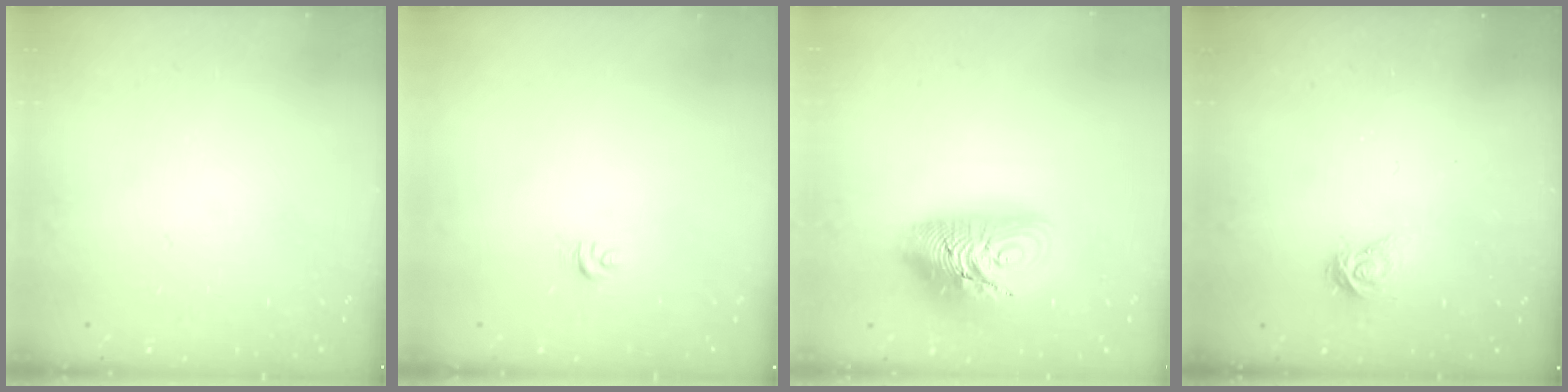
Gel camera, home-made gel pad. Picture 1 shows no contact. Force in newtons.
{"total": 3.6, "press": 3.5, "slide": 0.4}
{"total": 16.5, "press": 16.4, "slide": 1.4}
{"total": 3.4, "press": 3.4, "slide": 0.4}